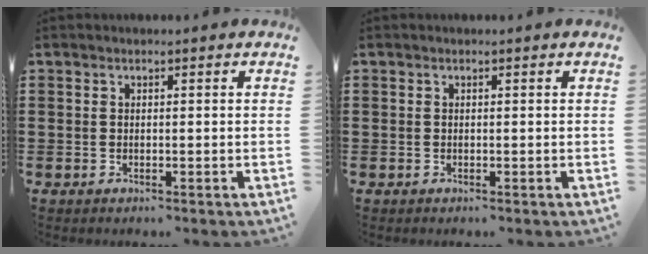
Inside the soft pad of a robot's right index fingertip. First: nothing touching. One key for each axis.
{"total": 0.0}